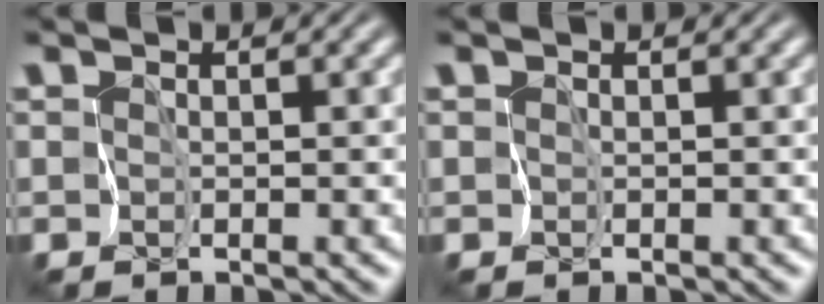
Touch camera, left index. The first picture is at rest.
{"total": 0.0}